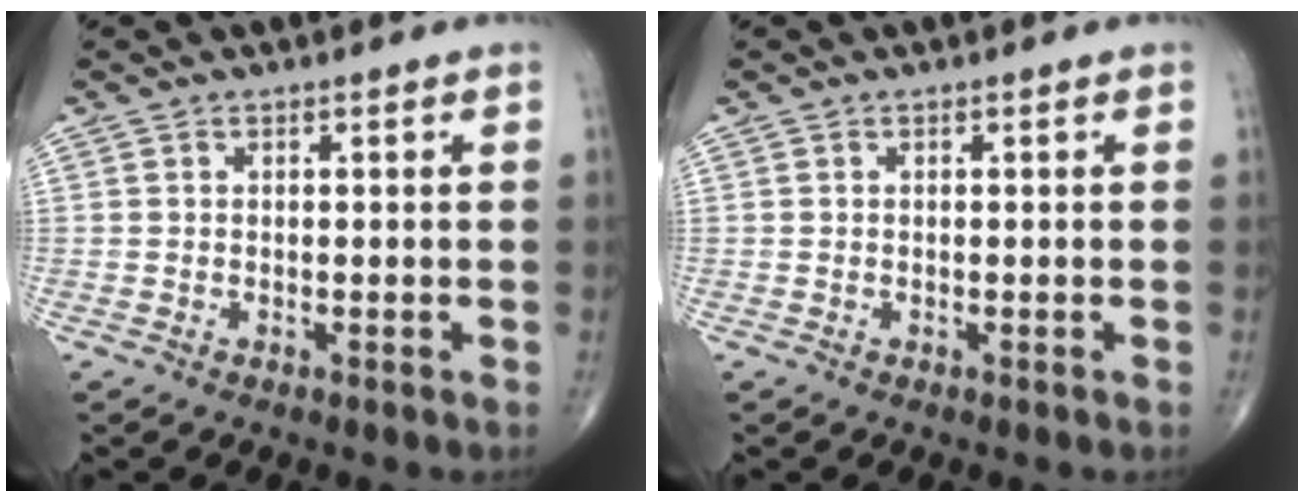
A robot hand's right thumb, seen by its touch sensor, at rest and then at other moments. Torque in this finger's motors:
{"motor_torque": [0.06, 0.09, -0.03, 0.00, 0.02]}